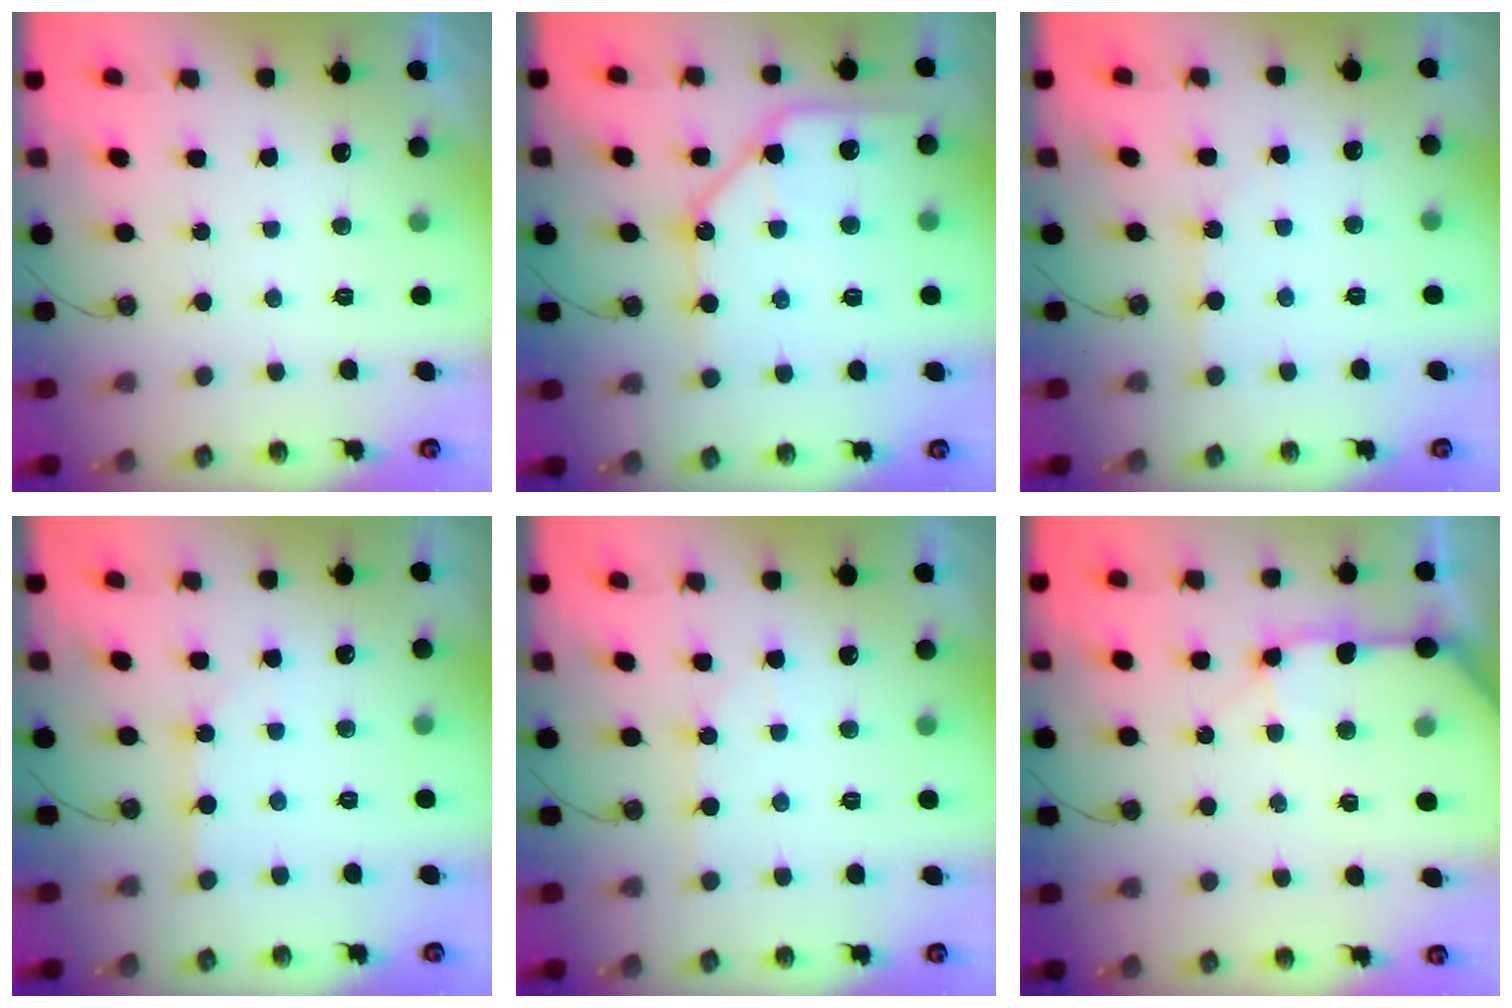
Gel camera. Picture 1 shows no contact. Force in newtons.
{"total": 13.3, "press": 13.2, "slide": 1.4}
{"total": 2.4, "press": 2.4, "slide": 0.3}
{"total": 2.6, "press": 2.6, "slide": 0.4}
{"total": 4.7, "press": 4.7, "slide": 0.6}
{"total": 11.5, "press": 11.4, "slide": 1.7}